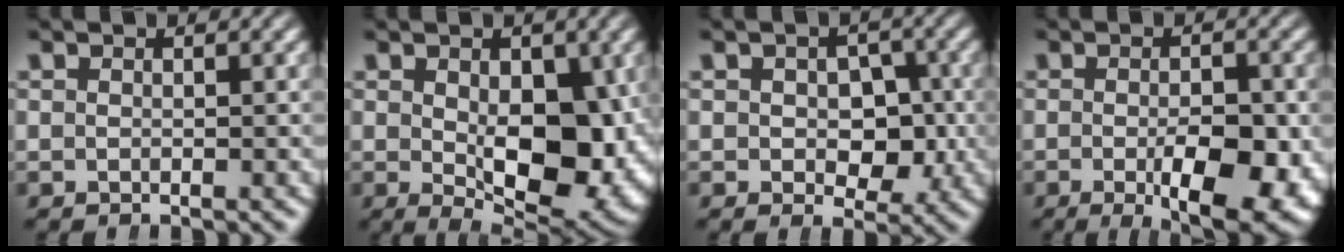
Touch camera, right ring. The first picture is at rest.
{"total": 10.1, "force": [-0.7, 4.7, 8.9], "torque": [-0.132, -0.040, 0.014]}
{"total": 4.4, "force": [-0.2, 3.4, 2.7], "torque": [-0.025, -0.007, -0.001]}
{"total": 8.5, "force": [-2.3, 3.0, 7.6], "torque": [-0.099, -0.012, -0.028]}